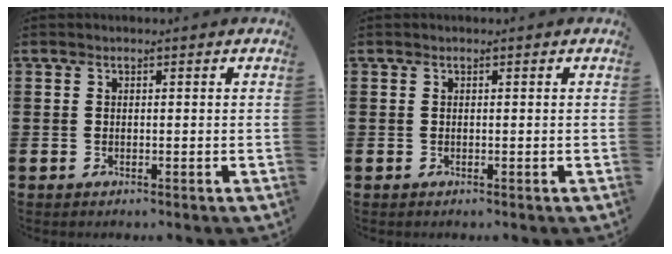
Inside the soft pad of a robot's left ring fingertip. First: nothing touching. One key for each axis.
{"total": 0.0}